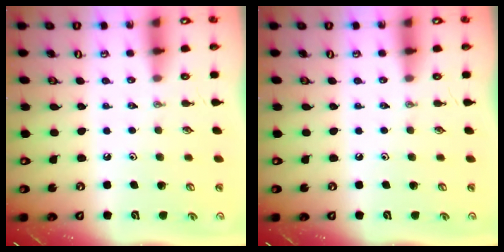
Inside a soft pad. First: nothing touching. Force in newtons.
{"total": 0.0}